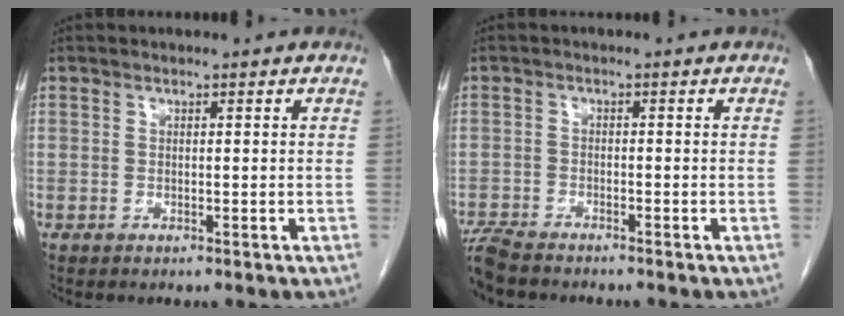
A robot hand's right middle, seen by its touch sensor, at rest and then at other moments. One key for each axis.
{"total": 5.6, "fx": -5.1, "fy": 0.9, "fz": 2.0, "tx": -0.037, "ty": -0.017, "tz": -0.093}